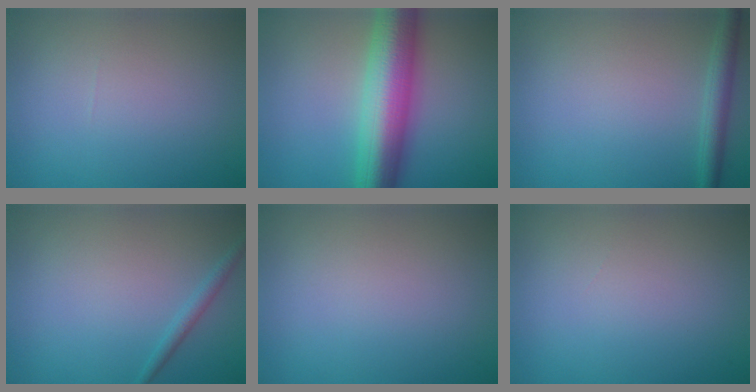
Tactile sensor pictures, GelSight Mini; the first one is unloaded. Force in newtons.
{"total": 9.8, "press": 9.8, "slide": 0.2}
{"total": 2.3, "press": 2.3, "slide": 0.1}
{"total": 1.3, "press": 1.3, "slide": 0.0}
{"total": 0.0}
{"total": 0.0}